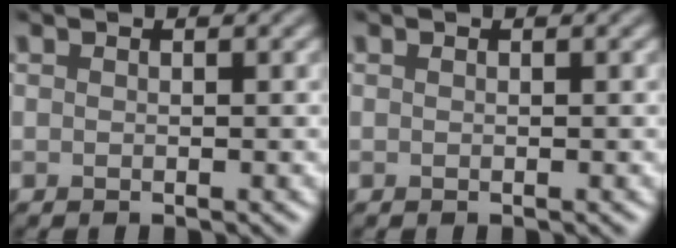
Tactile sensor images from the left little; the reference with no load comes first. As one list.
[{"total": 0.0}]